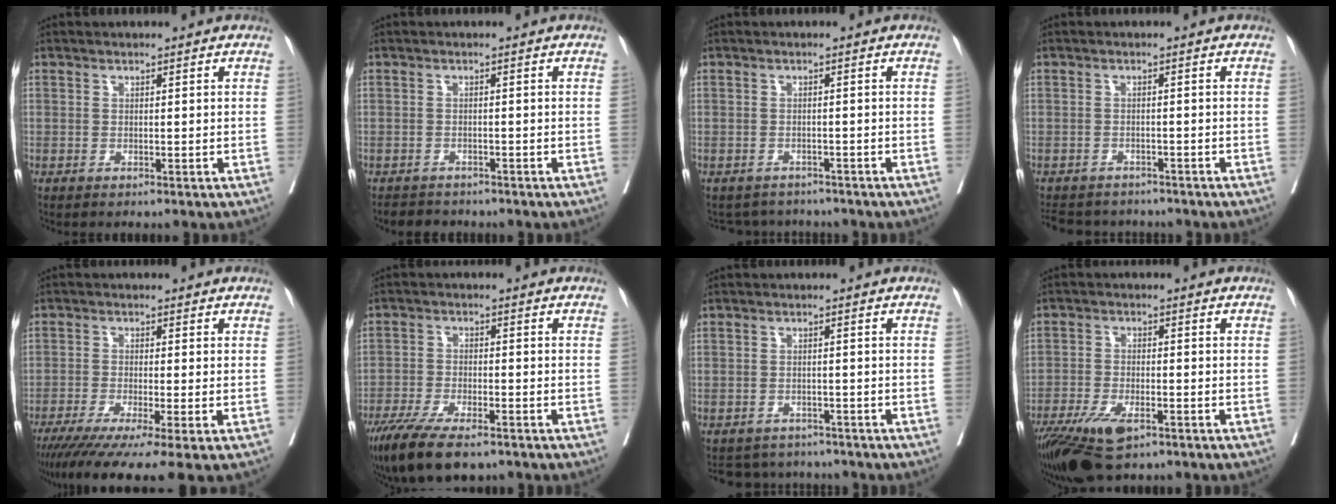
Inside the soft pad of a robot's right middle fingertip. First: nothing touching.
{"total": 3.5, "force": [-3.3, 1.3, 0.2], "torque": [-0.012, -0.007, -0.050]}
{"total": 4.9, "force": [-4.6, 1.5, -0.1], "torque": [0.000, 0.004, -0.059]}
{"total": 8.8, "force": [-8.0, 3.2, 1.9], "torque": [-0.044, 0.002, -0.104]}
{"total": 12.0, "force": [-8.6, 0.2, 8.4], "torque": [-0.123, -0.033, -0.137]}
{"total": 12.3, "force": [-9.0, 3.6, 7.7], "torque": [-0.134, -0.024, -0.147]}
{"total": 5.8, "force": [-5.5, 1.9, -0.1], "torque": [-0.002, 0.009, -0.071]}
{"total": 10.1, "force": [-6.6, 3.7, 6.8], "torque": [-0.126, -0.016, -0.114]}